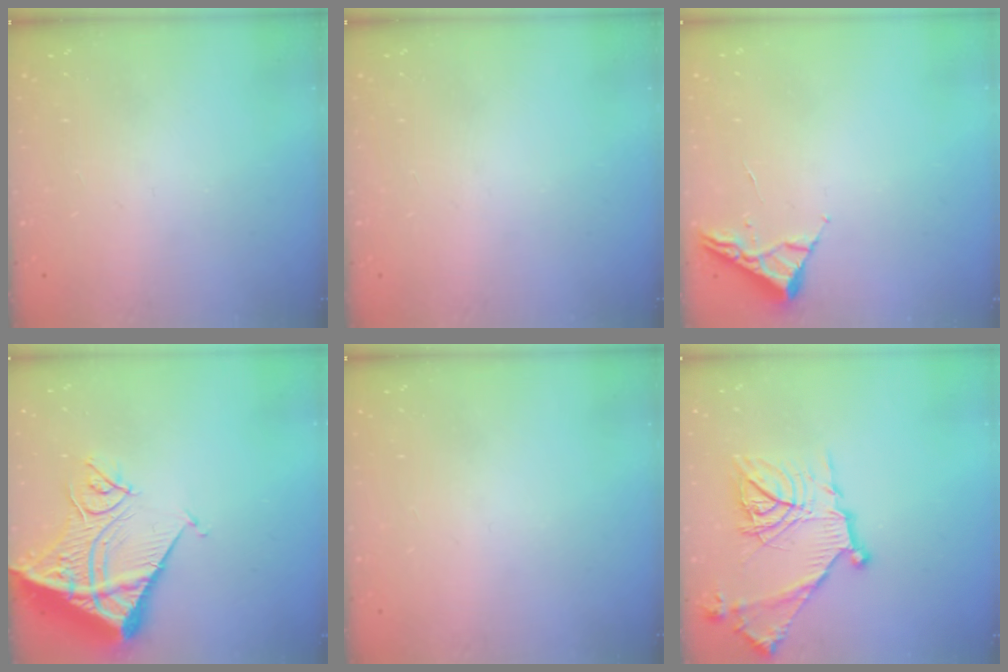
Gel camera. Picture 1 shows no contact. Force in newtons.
{"total": 0.0}
{"total": 2.6, "press": 2.6, "slide": 0.3}
{"total": 16.9, "press": 16.7, "slide": 2.3}
{"total": 0.0}
{"total": 17.4, "press": 17.4, "slide": 0.5}